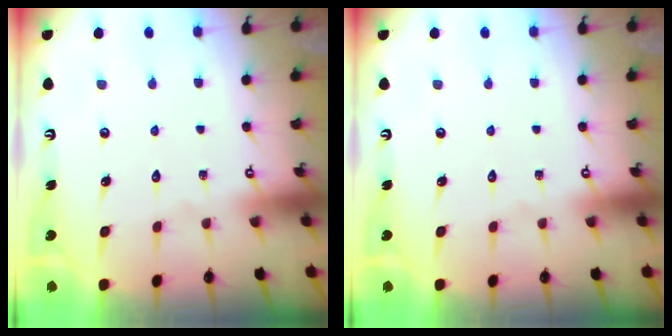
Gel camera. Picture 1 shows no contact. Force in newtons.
{"total": 0.0}